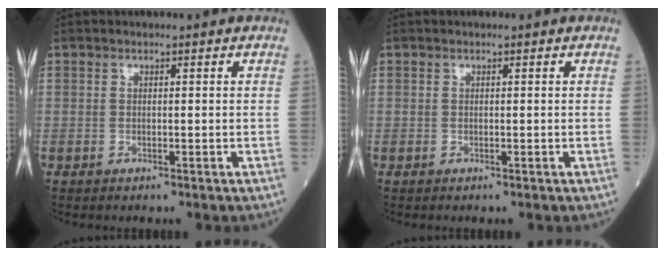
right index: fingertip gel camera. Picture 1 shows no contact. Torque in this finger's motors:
{"motor_torque": [0.63, 0.03, 0.25, 0.06]}